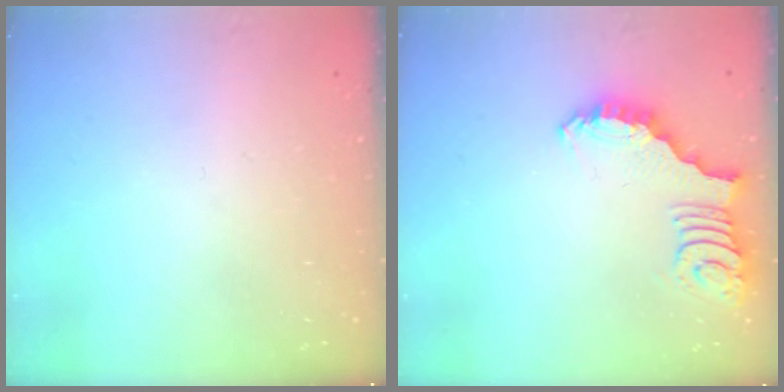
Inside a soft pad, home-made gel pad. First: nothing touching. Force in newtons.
{"total": 2.7, "press": 2.6, "slide": 0.5}